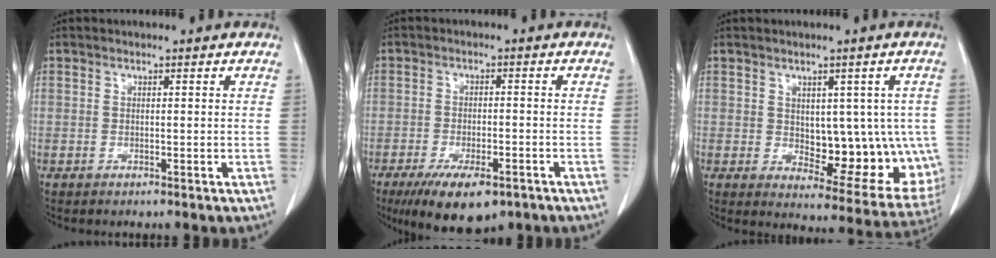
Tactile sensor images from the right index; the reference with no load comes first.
{"total": 10.6, "force": [-7.0, 3.7, 7.0], "torque": [-0.111, -0.012, -0.105]}
{"total": 12.9, "force": [-0.1, 6.8, 11.0], "torque": [-0.120, 0.006, 0.021]}